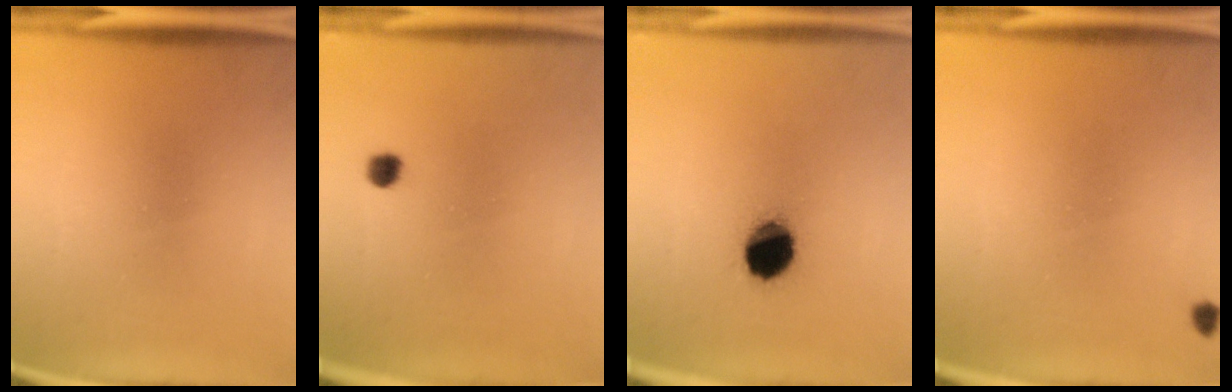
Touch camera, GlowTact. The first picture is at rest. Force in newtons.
{"total": 1.8}
{"total": 10.8}
{"total": 1.0}